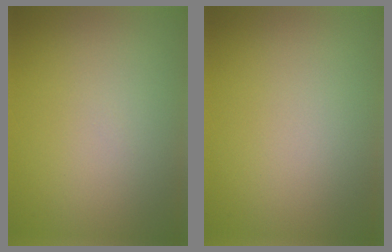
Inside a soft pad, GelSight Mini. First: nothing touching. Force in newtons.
{"total": 0.0}